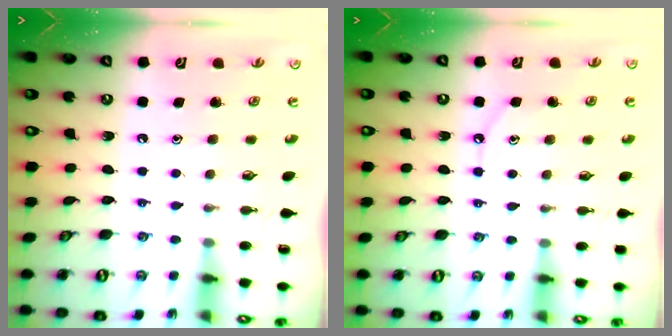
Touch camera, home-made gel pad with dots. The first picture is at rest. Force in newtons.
{"total": 4.7, "press": 4.7, "slide": 0.4}